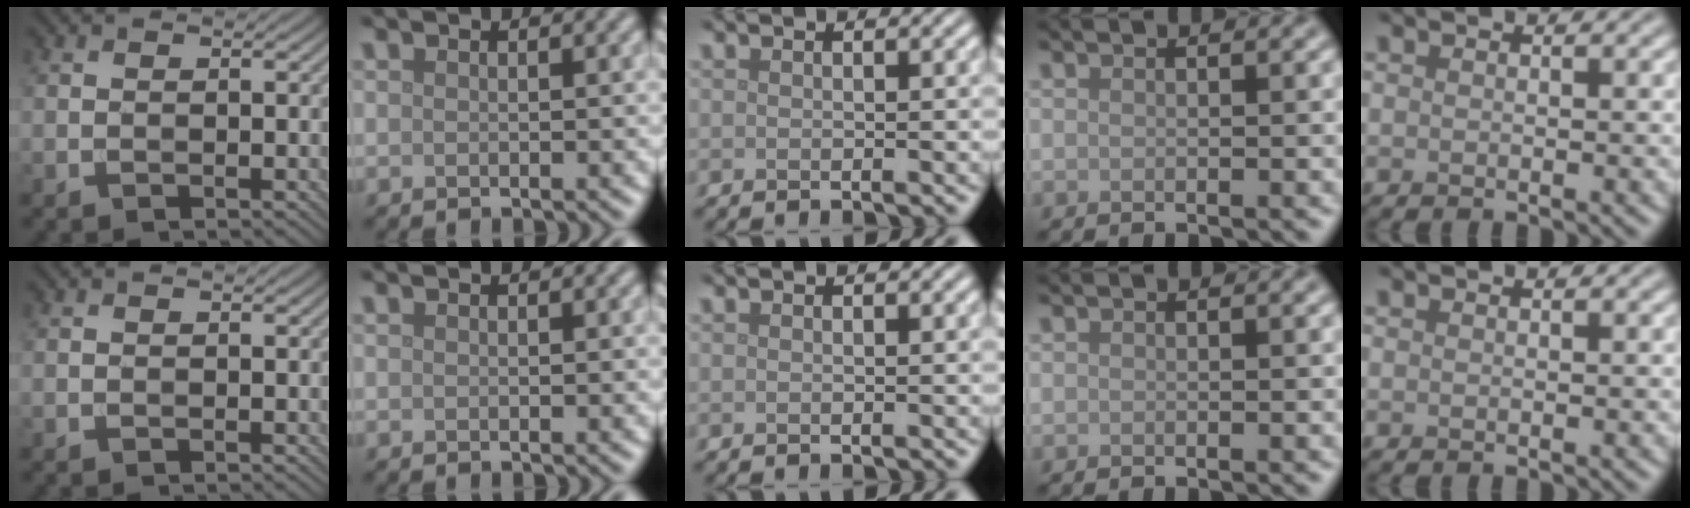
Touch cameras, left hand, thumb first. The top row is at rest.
{}